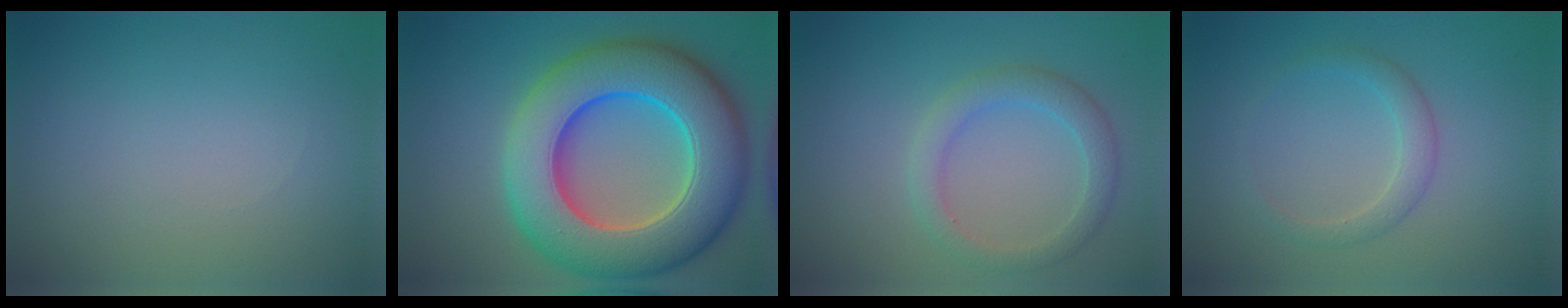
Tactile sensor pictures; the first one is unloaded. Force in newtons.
{"total": 13.3, "press": 13.1, "slide": 2.1}
{"total": 2.8, "press": 2.8, "slide": 0.2}
{"total": 1.9, "press": 1.9, "slide": 0.1}